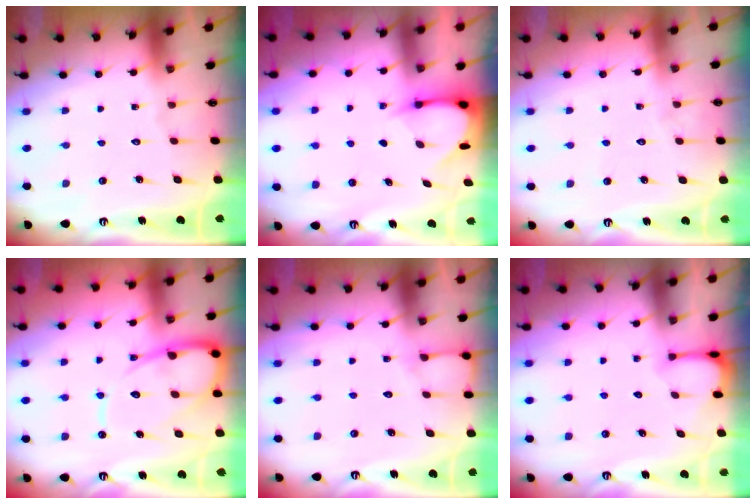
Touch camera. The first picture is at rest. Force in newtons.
{"total": 3.9, "press": 3.8, "slide": 0.4}
{"total": 3.0, "press": 3.0, "slide": 0.3}
{"total": 13.6, "press": 13.5, "slide": 1.3}
{"total": 3.1, "press": 3.1, "slide": 0.4}
{"total": 2.0, "press": 2.0, "slide": 0.2}